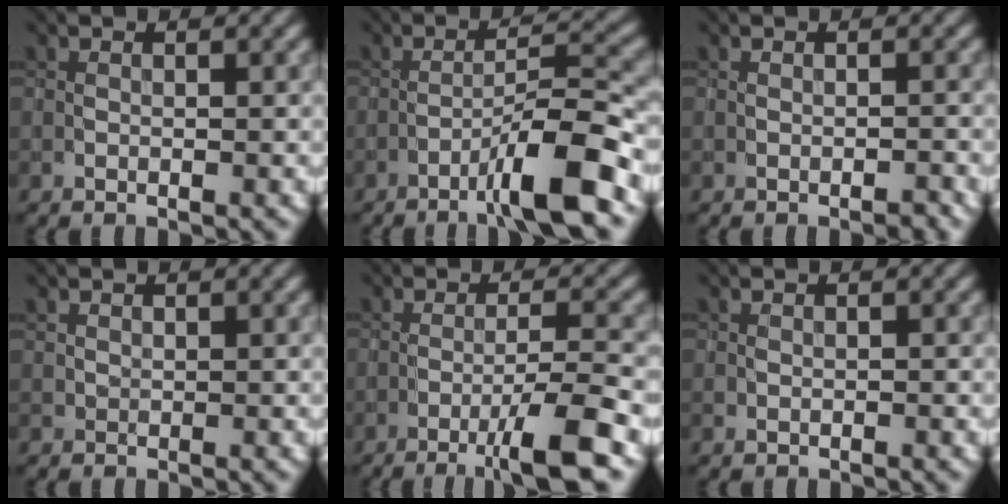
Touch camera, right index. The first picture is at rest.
{"total": 6.5, "force": [-3.7, 0.5, 5.3], "torque": [-0.081, 0.018, -0.067]}
{"total": 0.8, "force": [-0.7, 0.1, 0.5], "torque": [-0.008, 0.002, -0.012]}
{"total": 0.7, "force": [0.5, 0.5, 0.2], "torque": [-0.005, -0.001, 0.013]}
{"total": 5.4, "force": [-2.4, 0.6, 4.7], "torque": [-0.071, 0.003, -0.048]}
{"total": 0.0}